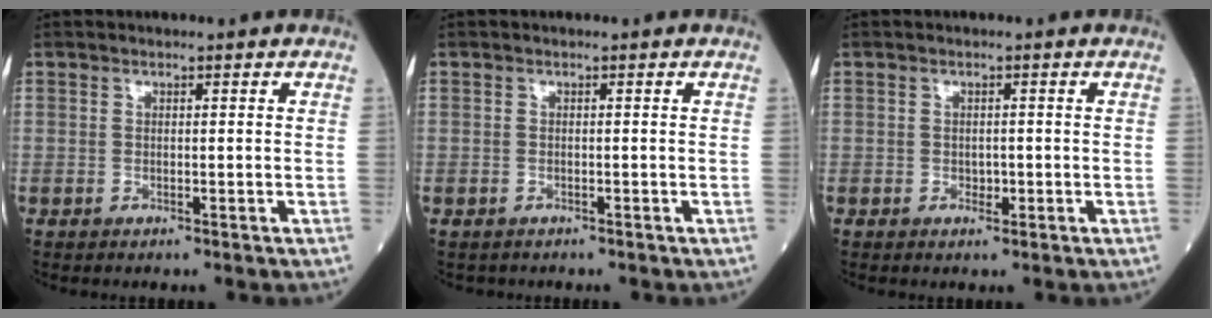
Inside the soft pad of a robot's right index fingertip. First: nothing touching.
{"total": 0.9, "force": [-0.4, 0.7, -0.3], "torque": [-0.008, 0.003, -0.009]}
{"total": 1.1, "force": [-0.4, 0.8, 0.7], "torque": [-0.011, 0.001, -0.004]}